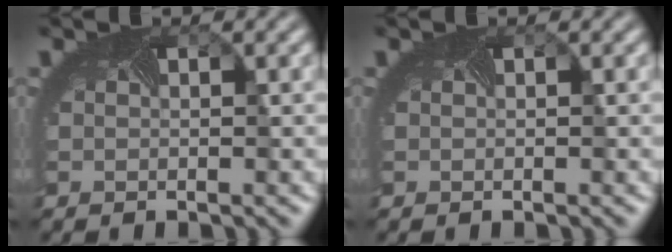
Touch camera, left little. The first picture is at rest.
{"total": 0.0}